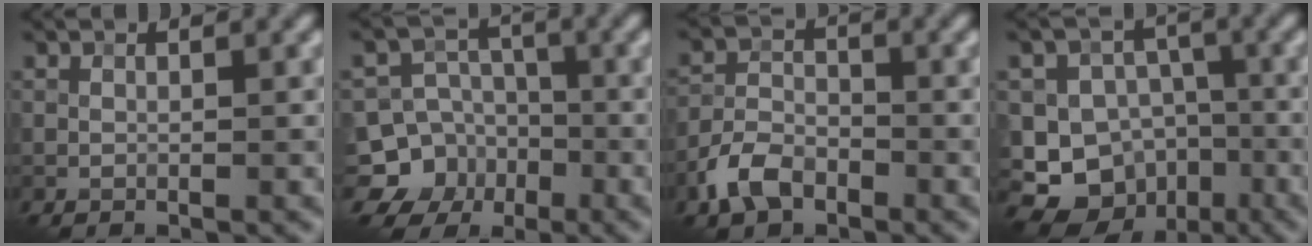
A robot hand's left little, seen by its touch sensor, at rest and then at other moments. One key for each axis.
{"total": 10.2, "fx": -4.3, "fy": 9.2, "fz": 1.1, "tx": -0.026, "ty": -0.008, "tz": -0.087}
{"total": 4.0, "fx": -2.5, "fy": 2.4, "fz": 2.0, "tx": -0.039, "ty": 0.003, "tz": -0.057}
{"total": 12.7, "fx": -5.9, "fy": 10.5, "fz": 3.7, "tx": -0.060, "ty": -0.021, "tz": -0.100}